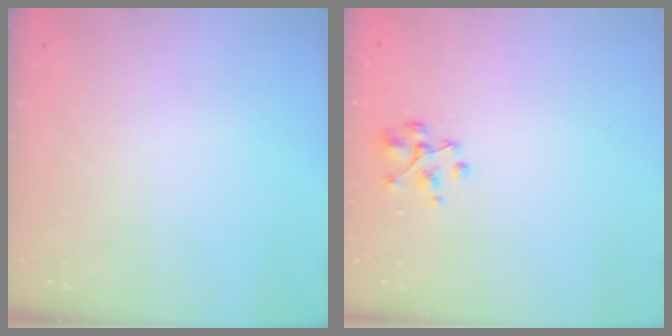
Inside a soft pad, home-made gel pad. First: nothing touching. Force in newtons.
{"total": 2.8, "press": 2.8, "slide": 0.2}